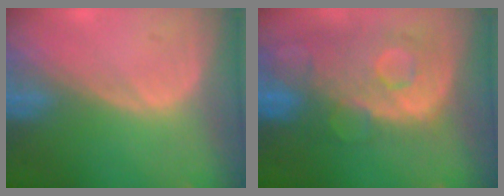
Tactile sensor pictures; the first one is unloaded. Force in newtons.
{"total": 11.3, "press": 9.8, "slide": 5.7}